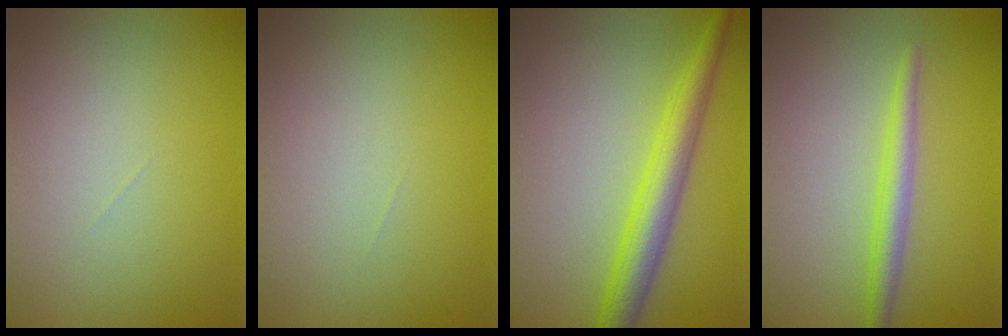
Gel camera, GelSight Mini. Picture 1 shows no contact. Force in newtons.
{"total": 0.0}
{"total": 4.3, "press": 4.3, "slide": 0.1}
{"total": 2.4, "press": 2.4, "slide": 0.1}